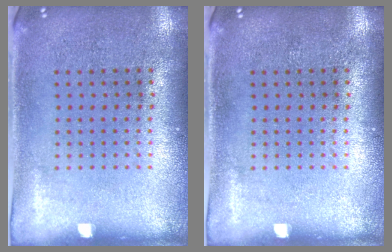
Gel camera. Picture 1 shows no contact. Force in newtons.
{"total": 0.0}